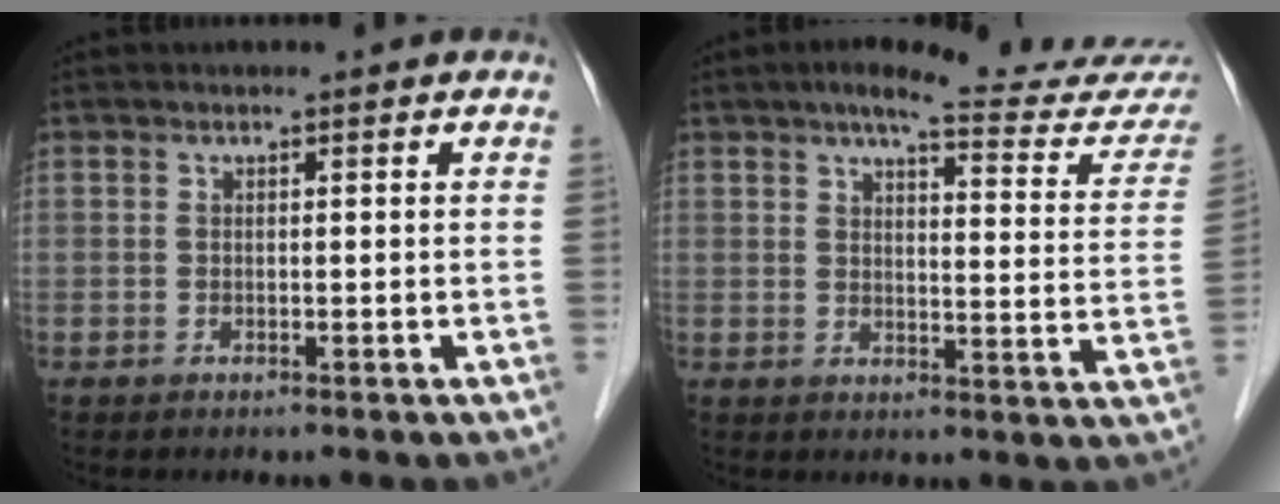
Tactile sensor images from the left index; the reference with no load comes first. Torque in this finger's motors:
{"motor_torque": [0.61, -0.82, 0.13, 0.02]}